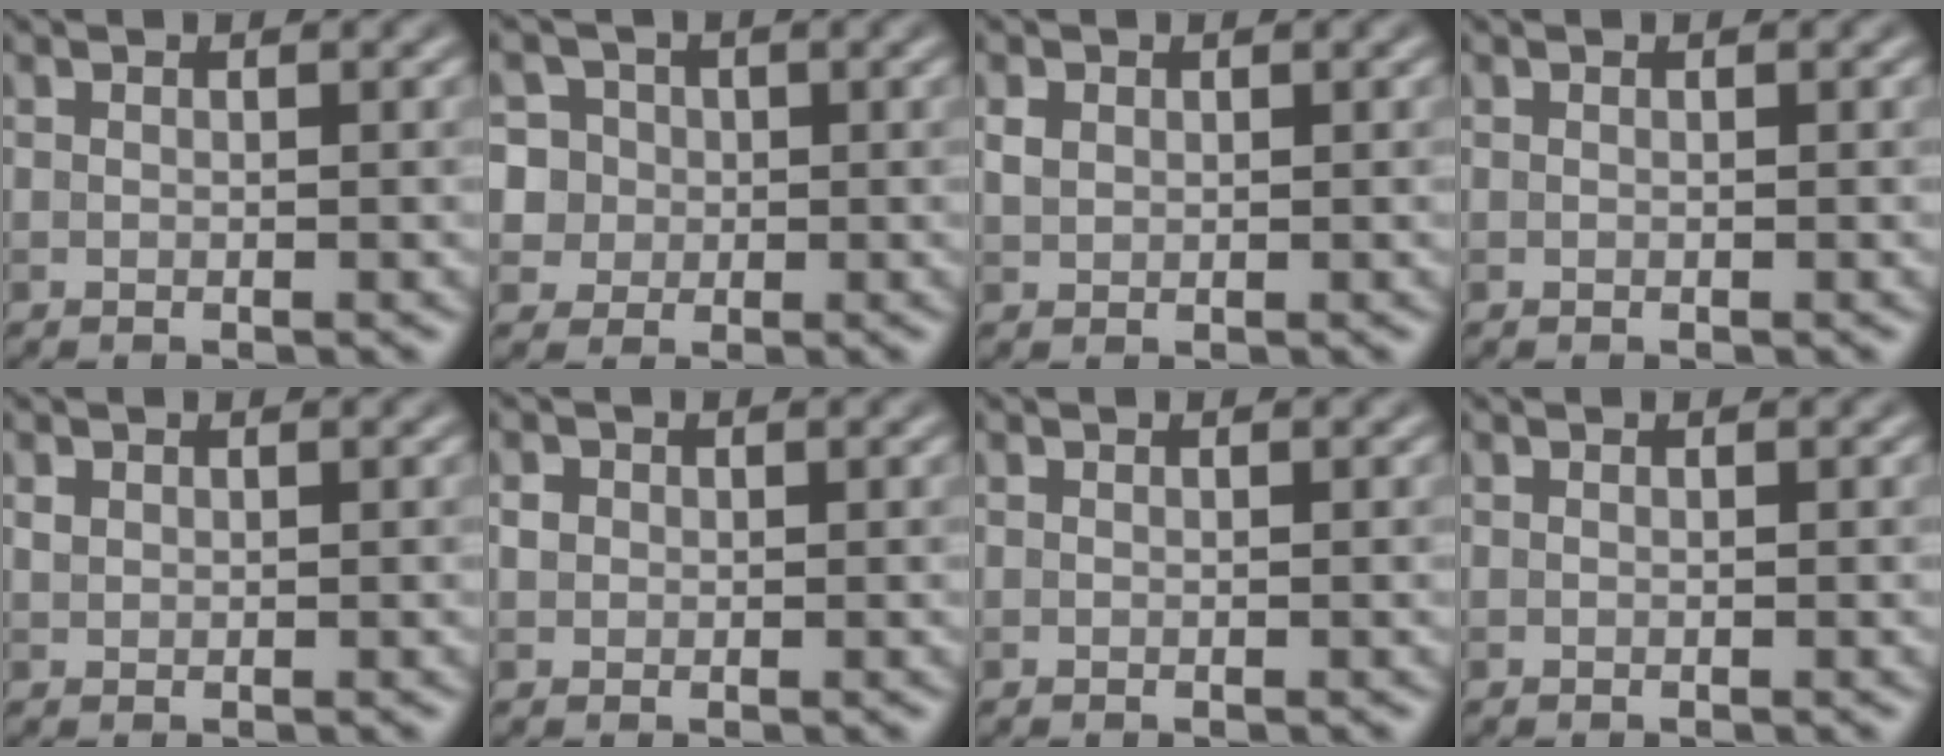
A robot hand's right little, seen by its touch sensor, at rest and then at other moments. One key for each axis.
{"total": 6.8, "fx": 1.7, "fy": 6.3, "fz": 2.2, "tx": -0.039, "ty": 0.037, "tz": 0.009}
{"total": 1.0, "fx": 0.4, "fy": 0.8, "fz": 0.5, "tx": -0.011, "ty": 0.002, "tz": 0.007}
{"total": 0.0}
{"total": 0.6, "fx": 0.3, "fy": 0.4, "fz": 0.2, "tx": -0.005, "ty": -0.002, "tz": 0.008}
{"total": 0.9, "fx": 0.1, "fy": 0.8, "fz": 0.3, "tx": -0.002, "ty": 0.000, "tz": -0.001}
{"total": 0.0}
{"total": 0.0}